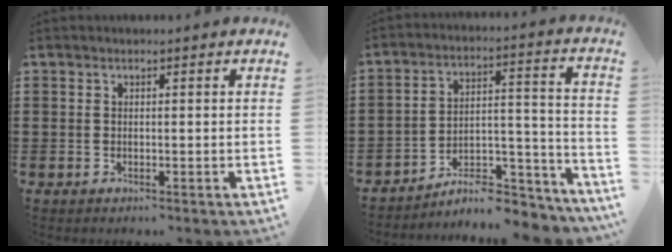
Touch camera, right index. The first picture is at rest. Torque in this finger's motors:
{"motor_torque": [0.00, -0.06, 0.05, -0.08]}